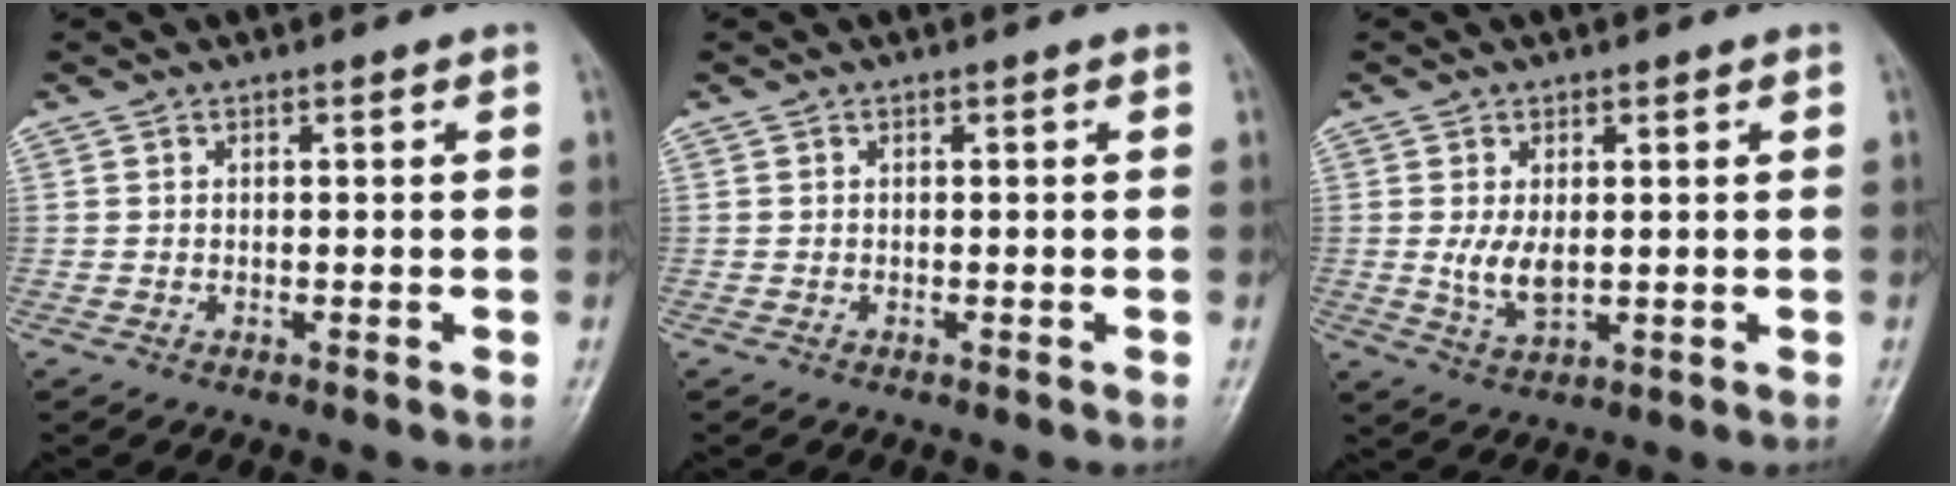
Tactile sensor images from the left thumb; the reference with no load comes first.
{"total": 0.0}
{"total": 4.9, "force": [0.4, 2.6, 4.1], "torque": [-0.077, -0.014, 0.014]}